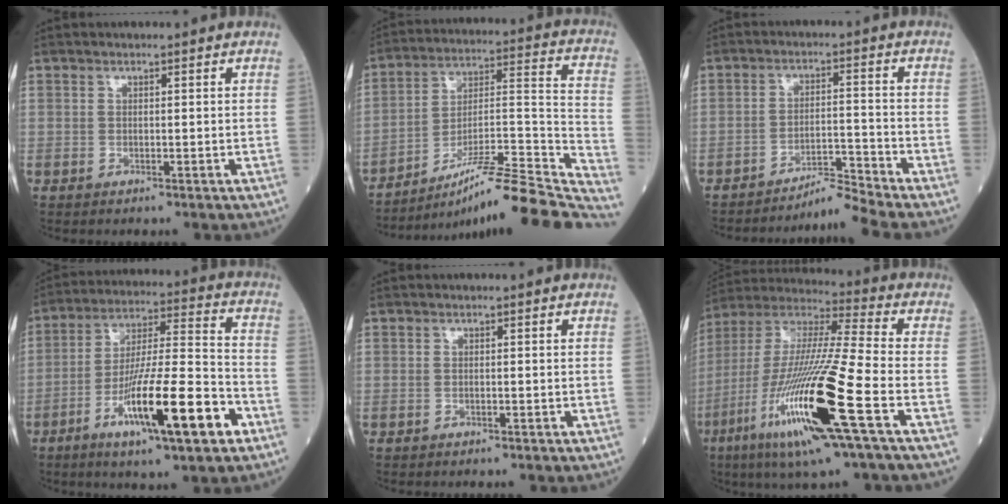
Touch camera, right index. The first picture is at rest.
{"total": 26.4, "force": [-22.7, -0.1, 13.5], "torque": [-0.137, 0.001, -0.341]}
{"total": 5.4, "force": [-4.9, -2.2, 0.1], "torque": [-0.003, -0.003, -0.084]}
{"total": 17.1, "force": [-7.7, 1.6, 15.2], "torque": [-0.268, -0.012, -0.126]}
{"total": 0.0}
{"total": 22.5, "force": [-8.6, 0.8, 20.8], "torque": [-0.435, -0.039, -0.165]}